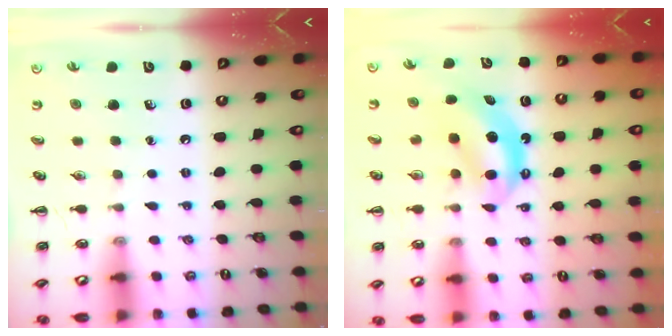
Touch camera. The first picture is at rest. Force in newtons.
{"total": 6.5, "press": 6.5, "slide": 0.5}